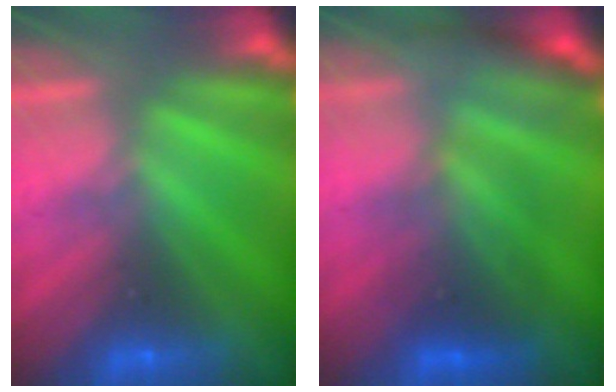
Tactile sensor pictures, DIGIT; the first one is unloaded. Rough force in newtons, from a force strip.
{"total": 2.6}